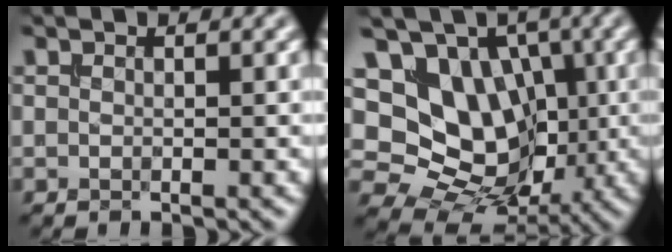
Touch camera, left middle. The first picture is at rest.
{"total": 12.1, "force": [2.0, 9.8, 6.8], "torque": [-0.118, 0.028, 0.010]}